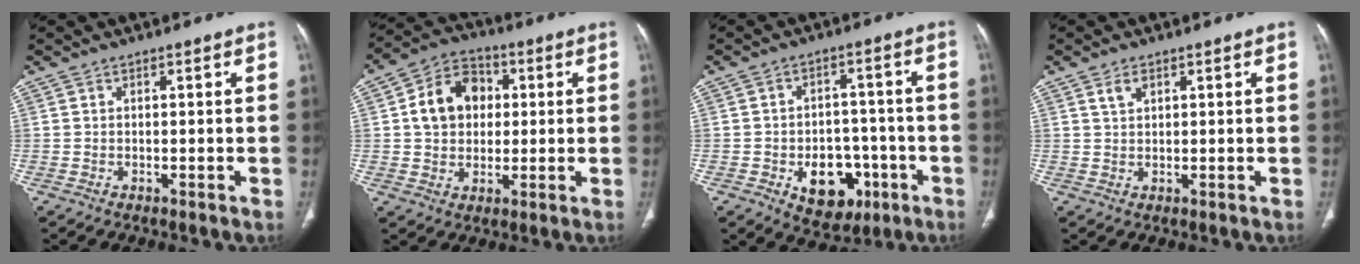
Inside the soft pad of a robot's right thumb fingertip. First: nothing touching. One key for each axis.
{"total": 11.6, "fx": 1.7, "fy": 9.2, "fz": 6.8, "tx": -0.089, "ty": 0.013, "tz": 0.020}
{"total": 11.2, "fx": -4.3, "fy": 7.8, "fz": 6.8, "tx": -0.053, "ty": 0.031, "tz": -0.049}
{"total": 2.1, "fx": 1.2, "fy": 1.2, "fz": 1.3, "tx": -0.024, "ty": -0.001, "tz": 0.028}